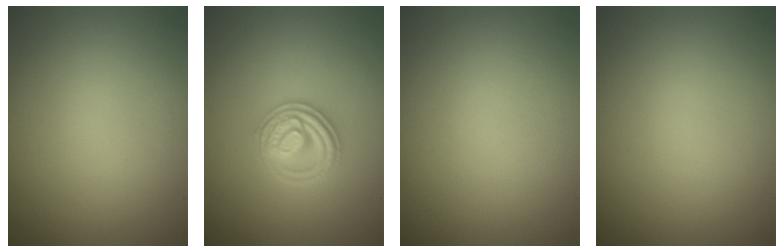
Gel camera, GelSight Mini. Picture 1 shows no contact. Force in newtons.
{"total": 2.8, "press": 2.6, "slide": 1.0}
{"total": 0.0}
{"total": 0.0}